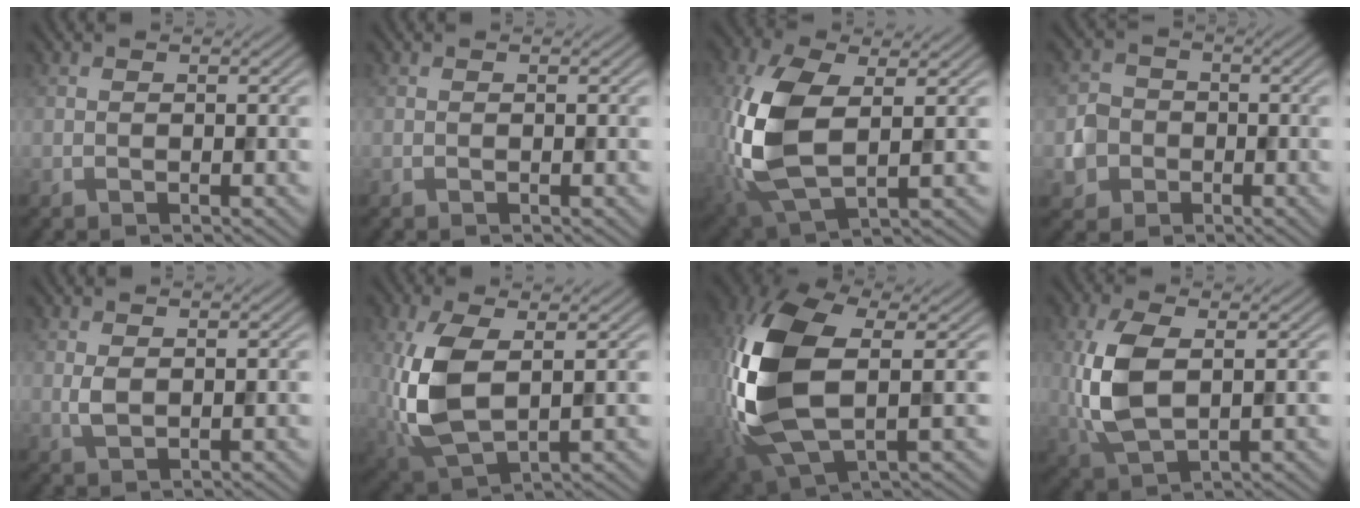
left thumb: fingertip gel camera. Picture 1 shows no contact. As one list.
[{"total": 0.0}, {"total": 12.2, "force": [0.3, 6.4, 10.4], "torque": [-0.269, -0.005, 0.009]}, {"total": 4.2, "force": [-1.2, 3.9, 1.2], "torque": [-0.029, -0.009, -0.031]}, {"total": 1.7, "force": [0.4, 0.9, 1.3], "torque": [-0.032, -0.002, 0.011]}, {"total": 9.9, "force": [0.7, 5.0, 8.5], "torque": [-0.211, -0.009, 0.017]}, {"total": 16.4, "force": [0.3, 8.5, 14.1], "torque": [-0.346, -0.013, 0.009]}, {"total": 8.5, "force": [0.8, 4.3, 7.3], "torque": [-0.180, -0.003, 0.018]}]